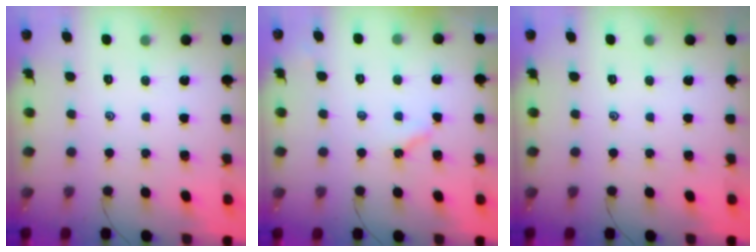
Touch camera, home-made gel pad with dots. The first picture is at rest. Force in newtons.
{"total": 4.7, "press": 4.7, "slide": 0.4}
{"total": 0.0}